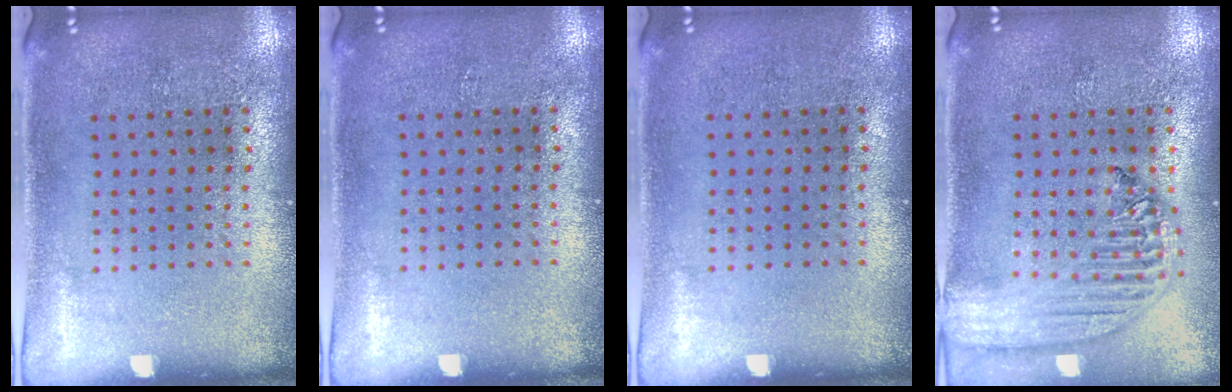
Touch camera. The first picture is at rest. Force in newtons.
{"total": 0.0}
{"total": 0.0}
{"total": 2.3, "press": 2.0, "slide": 1.2}